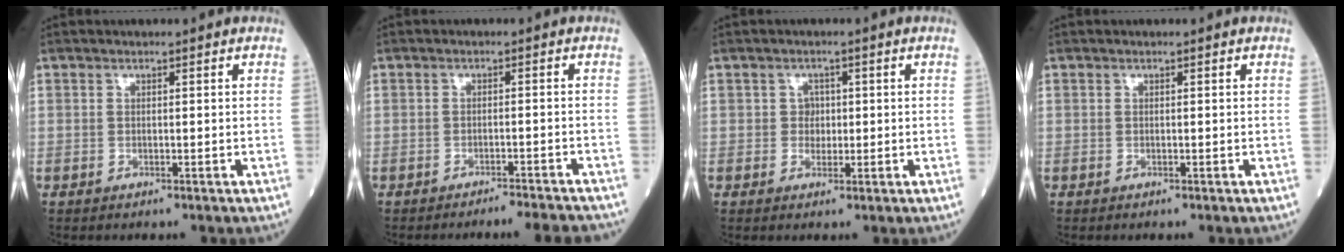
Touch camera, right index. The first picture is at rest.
{"total": 6.8, "force": [-6.6, -0.4, 1.6], "torque": [-0.005, -0.011, -0.084]}
{"total": 1.9, "force": [0.0, 1.7, 0.8], "torque": [-0.006, 0.004, -0.001]}
{"total": 0.0}